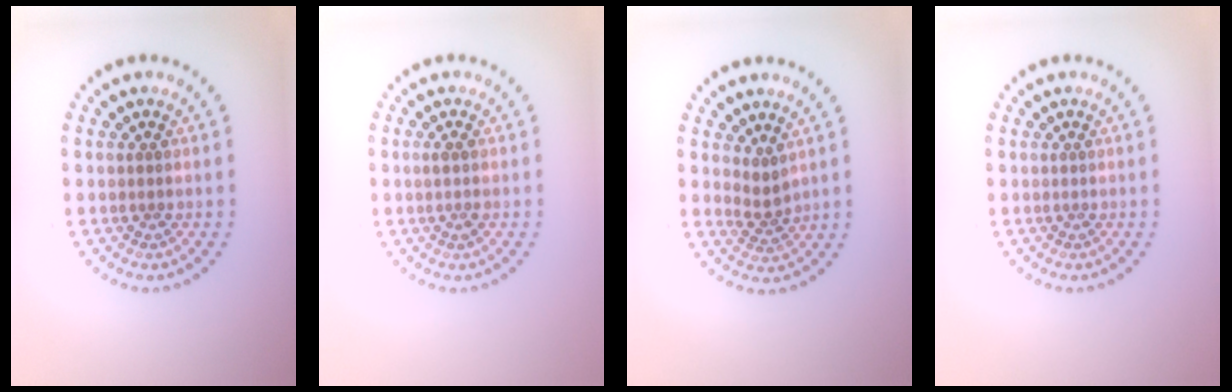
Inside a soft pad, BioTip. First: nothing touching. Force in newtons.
{"total": 0.9, "press": 0.8, "slide": 0.4}
{"total": 1.9, "press": 1.2, "slide": 1.4}
{"total": 0.0}